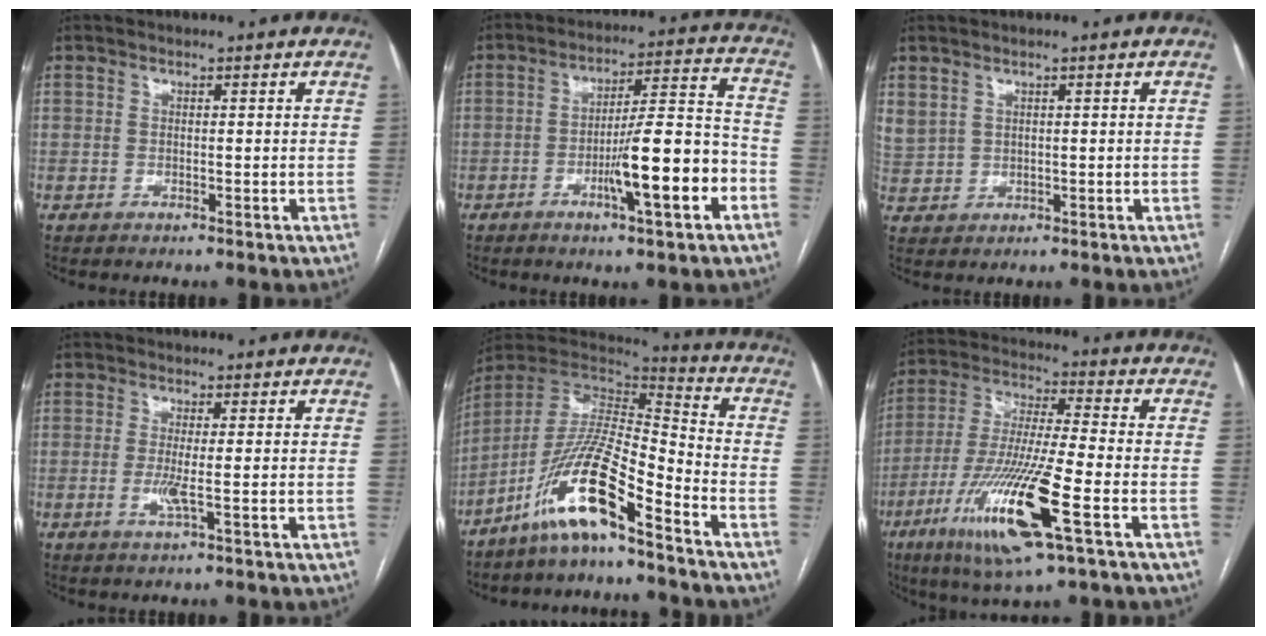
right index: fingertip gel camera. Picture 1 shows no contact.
{"total": 12.9, "force": [-5.0, 1.0, 11.9], "torque": [-0.186, 0.006, -0.075]}
{"total": 4.2, "force": [2.2, 3.1, 1.8], "torque": [-0.050, 0.010, 0.059]}
{"total": 2.6, "force": [-0.4, -0.2, 2.6], "torque": [-0.057, -0.006, -0.008]}
{"total": 14.4, "force": [-9.4, 1.5, 10.8], "torque": [-0.214, -0.002, -0.175]}
{"total": 16.8, "force": [-6.8, 0.9, 15.3], "torque": [-0.316, -0.028, -0.124]}